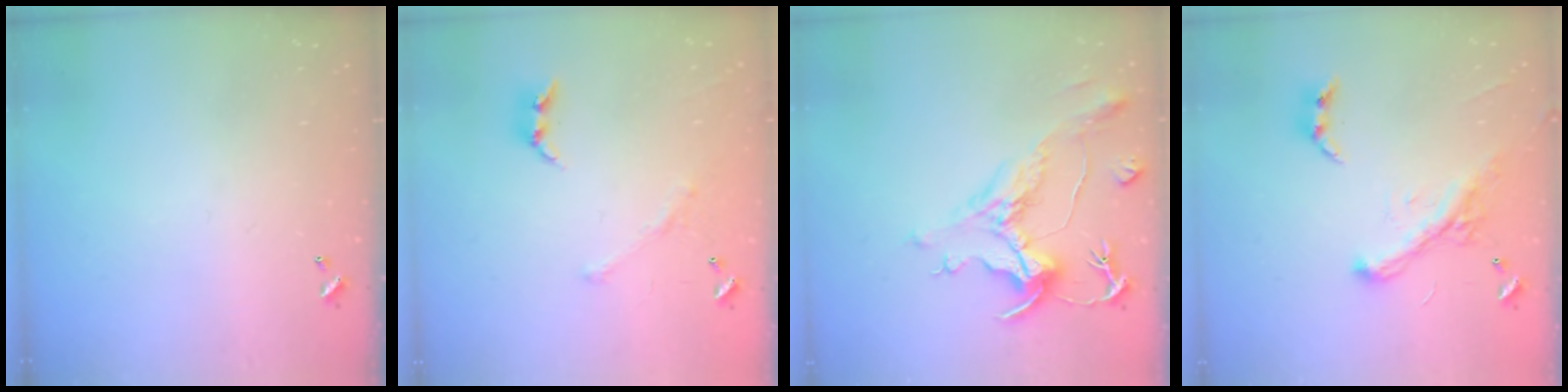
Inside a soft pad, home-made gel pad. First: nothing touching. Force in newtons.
{"total": 2.3, "press": 2.0, "slide": 1.0}
{"total": 1.6, "press": 0.0, "slide": 1.6}
{"total": 2.2, "press": 2.2, "slide": 0.1}